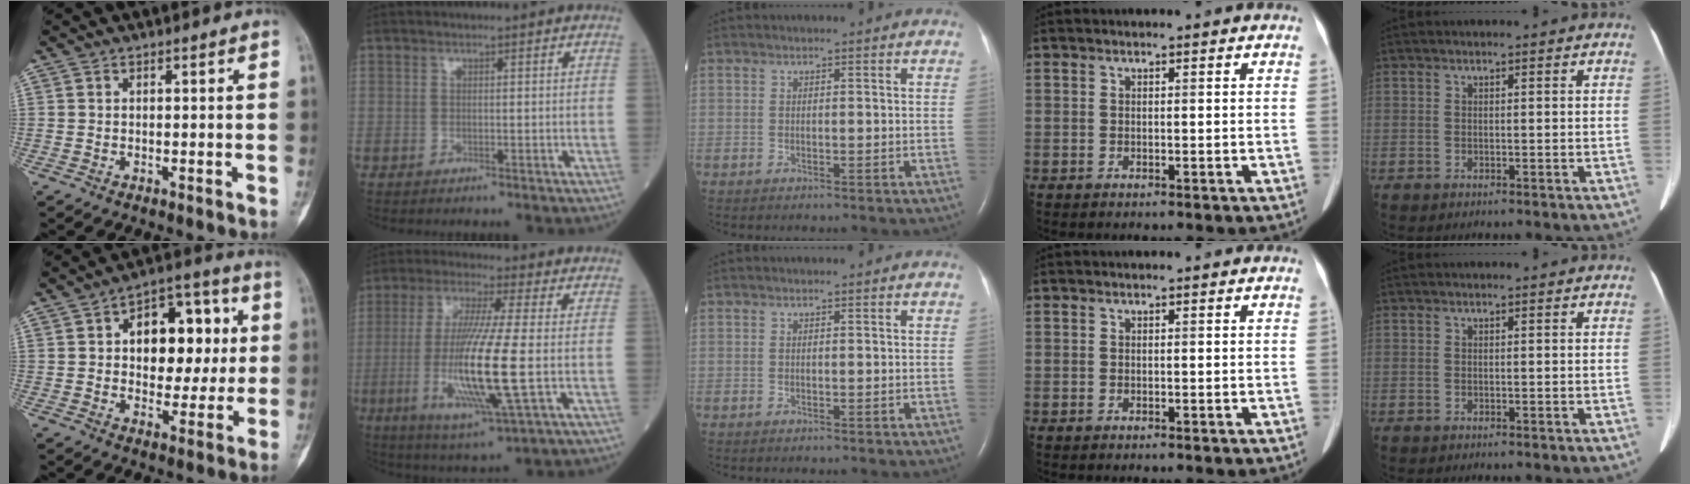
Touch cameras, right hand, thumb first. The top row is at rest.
{"thumb": {"total": 15.7, "force": [2.8, 10.1, 11.8], "torque": [-0.108, 0.017, 0.037]}, "index": {"total": 14.9, "force": [-2.3, 0.2, 14.8], "torque": [-0.301, -0.021, -0.047]}}